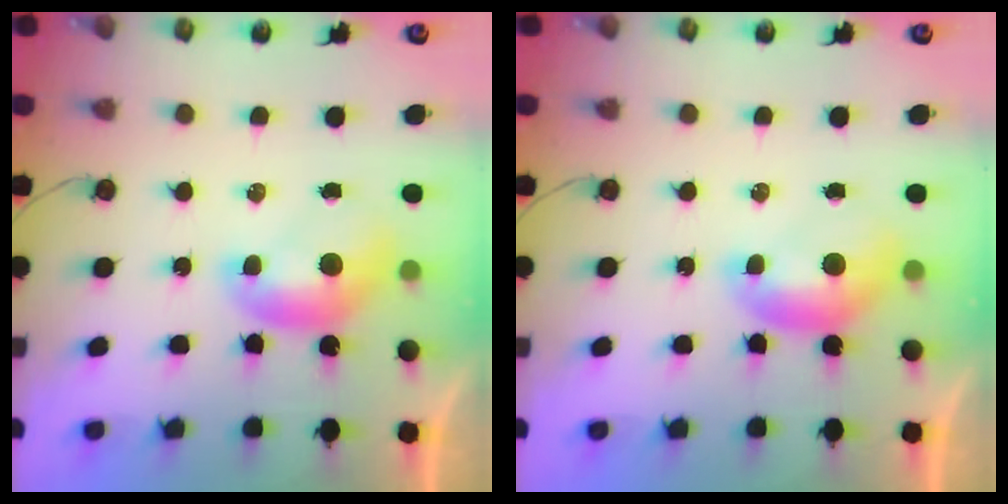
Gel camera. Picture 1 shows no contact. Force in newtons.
{"total": 0.0}